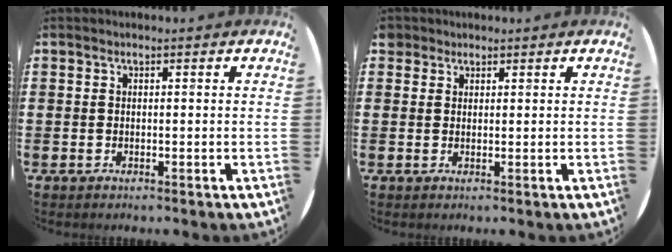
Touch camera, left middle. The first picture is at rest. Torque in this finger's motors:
{"motor_torque": [0.04, -0.02, -0.02, 0.00]}